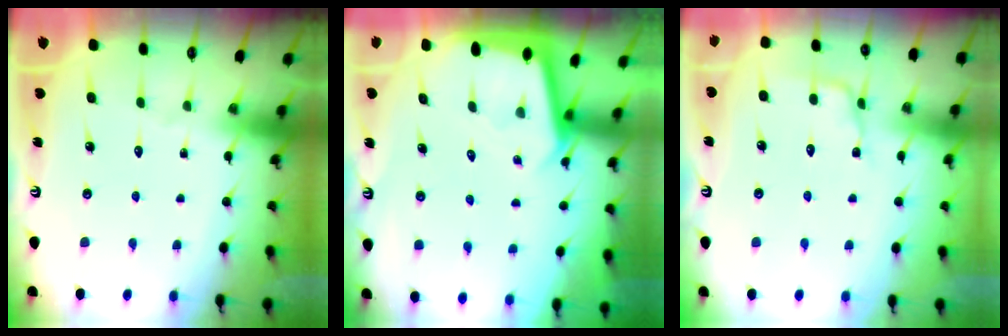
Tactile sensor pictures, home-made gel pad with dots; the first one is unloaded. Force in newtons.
{"total": 2.3, "press": 2.3, "slide": 0.1}
{"total": 2.4, "press": 2.4, "slide": 0.4}